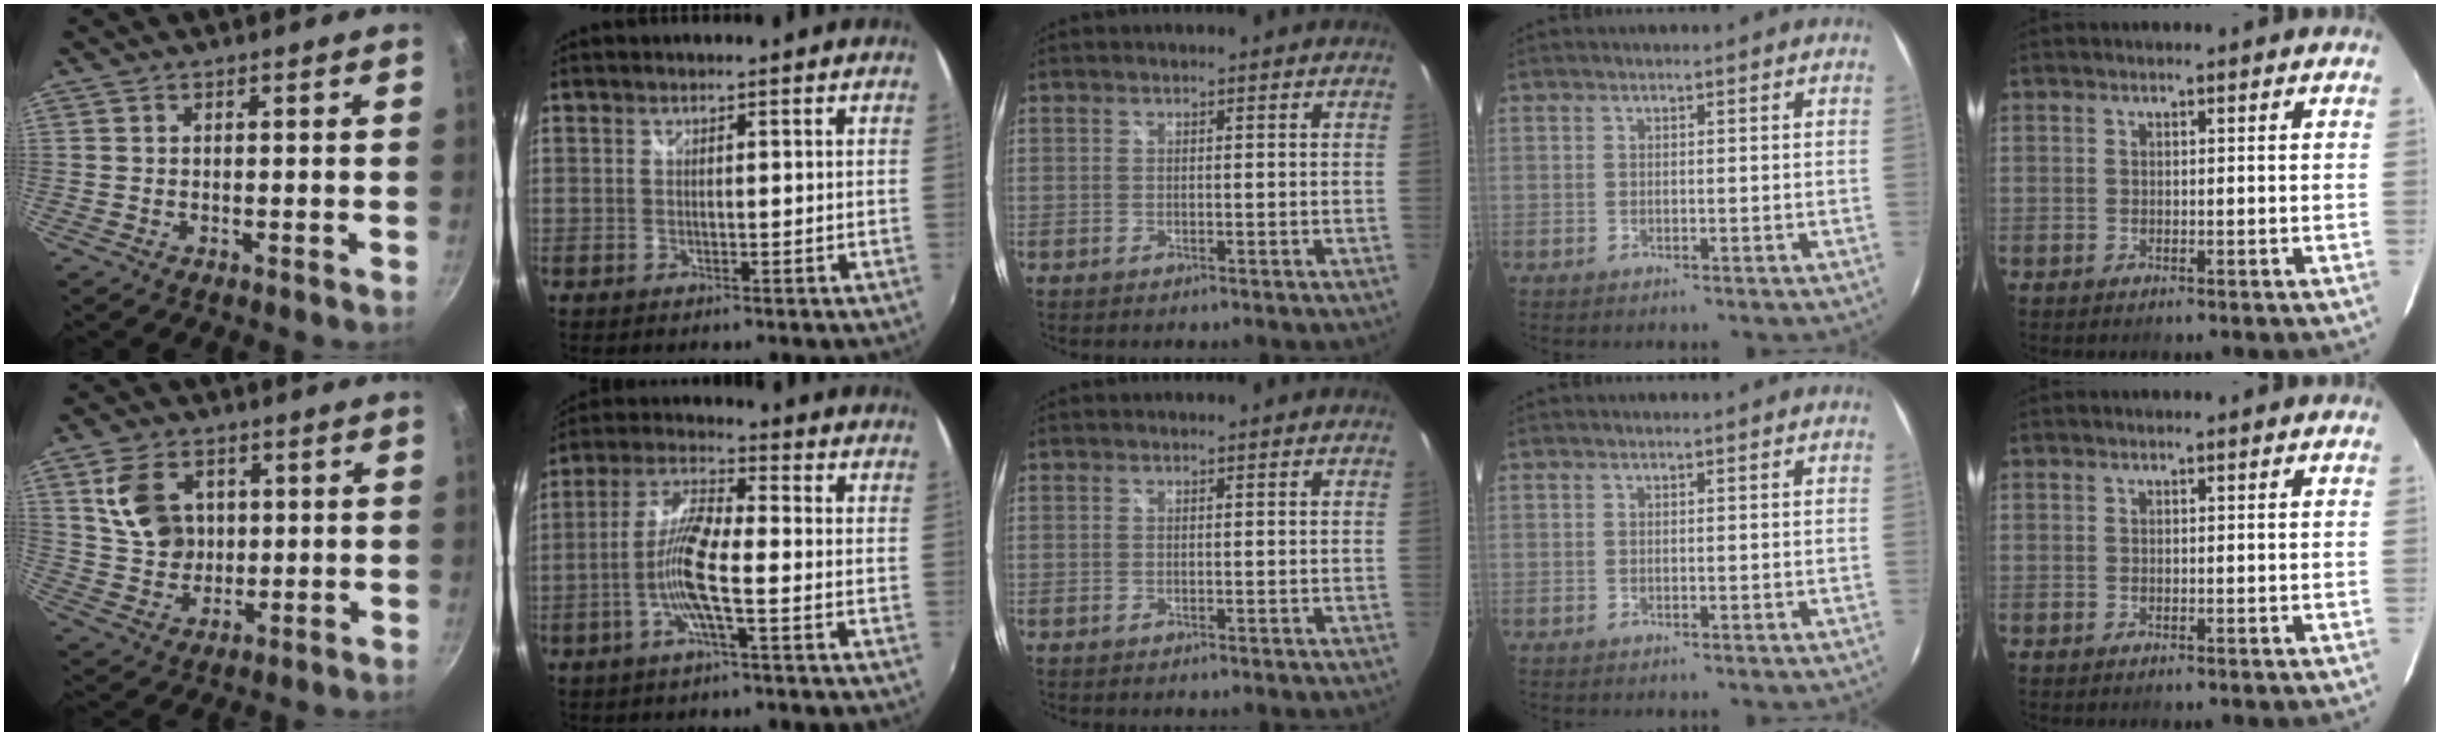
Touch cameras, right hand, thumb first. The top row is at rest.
{"thumb": {"total": 11.1, "force": [3.1, 8.5, 6.5], "torque": [-0.098, -0.015, 0.063]}, "index": {"total": 8.9, "force": [-2.6, 1.2, 8.4], "torque": [-0.181, 0.008, -0.051]}}